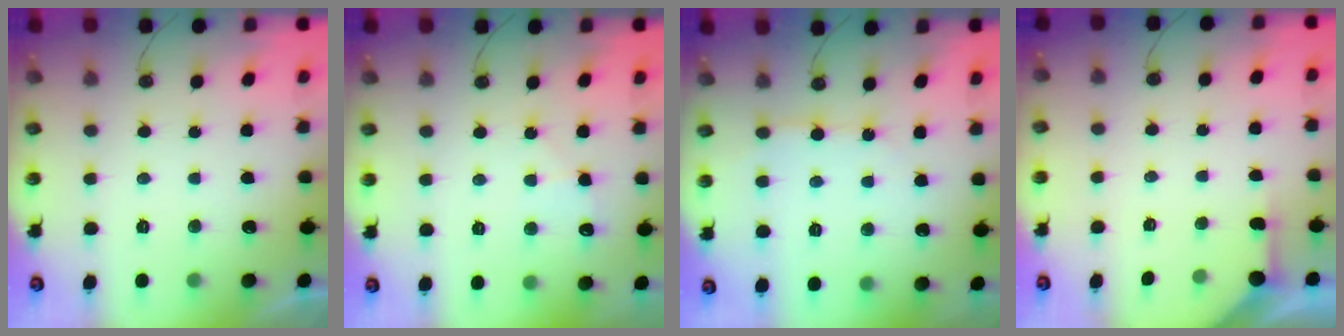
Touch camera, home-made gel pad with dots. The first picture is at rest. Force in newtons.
{"total": 6.6, "press": 6.5, "slide": 0.9}
{"total": 4.1, "press": 4.1, "slide": 0.2}
{"total": 1.8, "press": 1.8, "slide": 0.3}